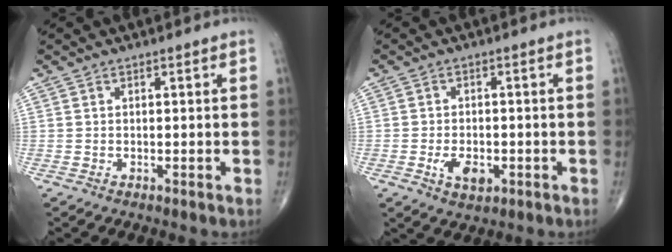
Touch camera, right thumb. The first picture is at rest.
{"total": 7.5, "force": [-2.2, 4.3, 5.8], "torque": [-0.087, -0.001, -0.030]}